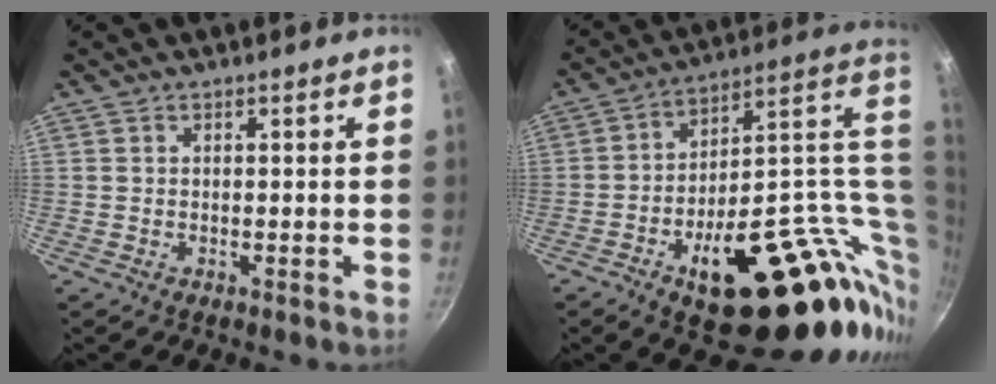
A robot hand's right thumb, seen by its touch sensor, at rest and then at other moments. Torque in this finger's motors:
{"motor_torque": [3.69, 1.32, 1.73, -1.04, 0.42]}